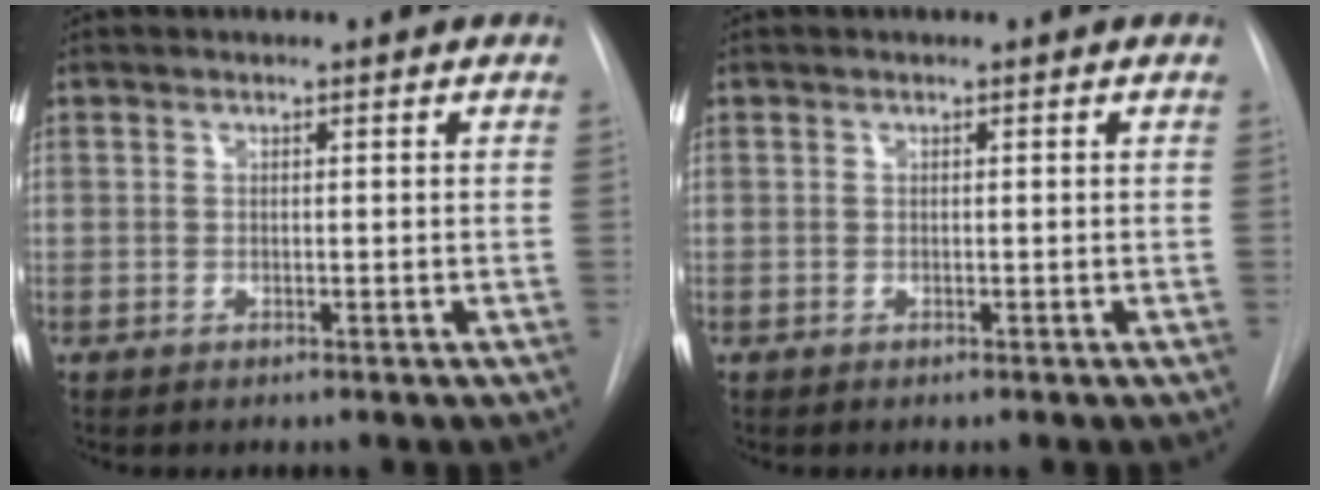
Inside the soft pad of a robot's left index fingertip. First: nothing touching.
{"total": 0.0}